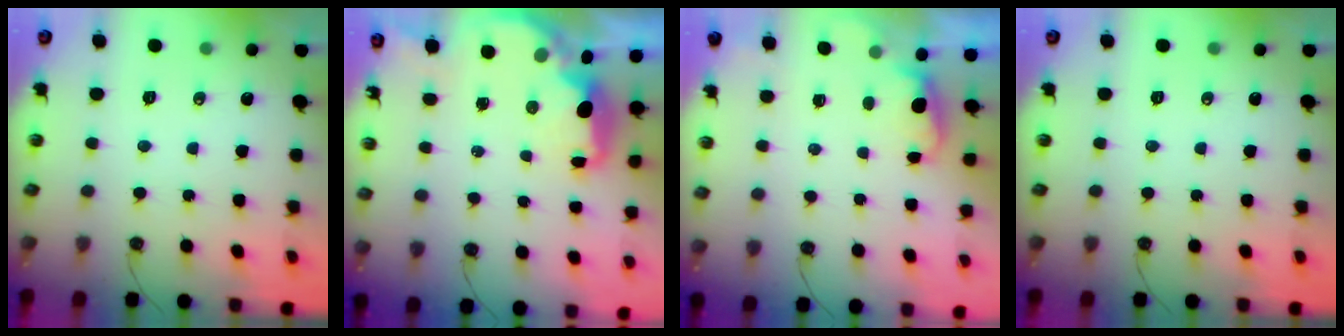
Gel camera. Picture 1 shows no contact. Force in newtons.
{"total": 3.4, "press": 3.4, "slide": 0.4}
{"total": 0.8, "press": 0.4, "slide": 0.7}
{"total": 0.0}